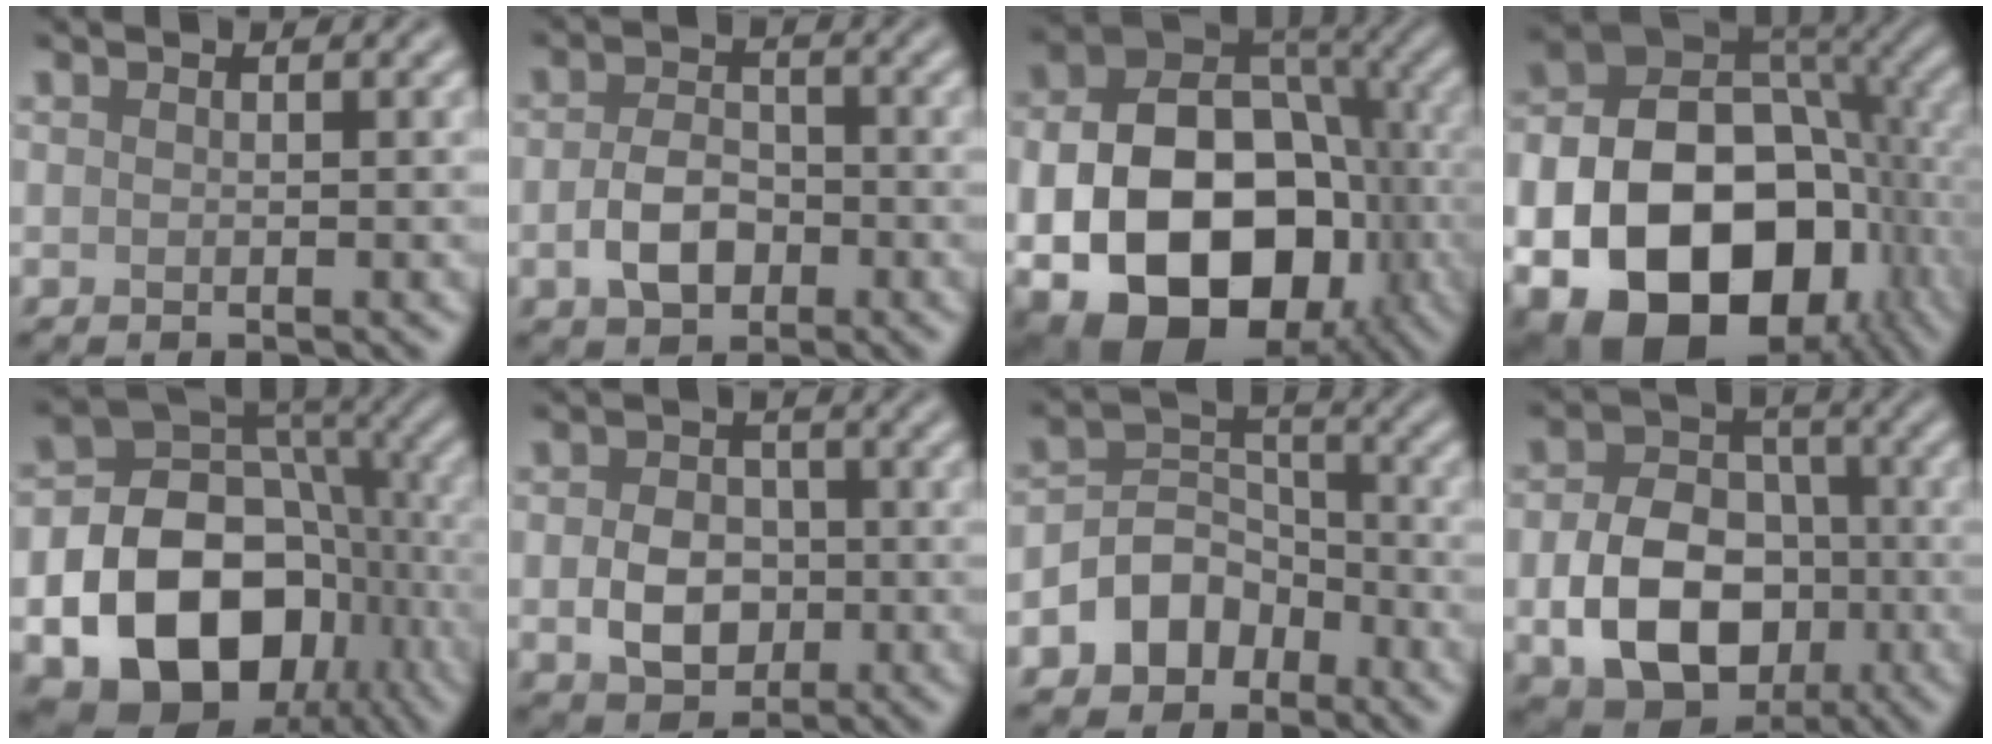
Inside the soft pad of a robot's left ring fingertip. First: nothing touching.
{"total": 3.9, "force": [-1.2, 2.6, 2.6], "torque": [-0.051, 0.001, -0.026]}
{"total": 17.6, "force": [-4.7, 12.2, 11.7], "torque": [-0.178, -0.033, -0.060]}
{"total": 19.5, "force": [-6.1, 13.9, 12.3], "torque": [-0.213, -0.037, -0.082]}
{"total": 17.4, "force": [-5.9, 13.2, 9.7], "torque": [-0.148, -0.020, -0.113]}
{"total": 4.3, "force": [-0.7, 3.4, 2.7], "torque": [-0.044, -0.002, -0.015]}
{"total": 5.2, "force": [-2.8, 3.9, 2.0], "torque": [-0.022, 0.006, -0.058]}
{"total": 9.5, "force": [-2.4, 7.0, 5.9], "torque": [-0.108, -0.011, -0.039]}